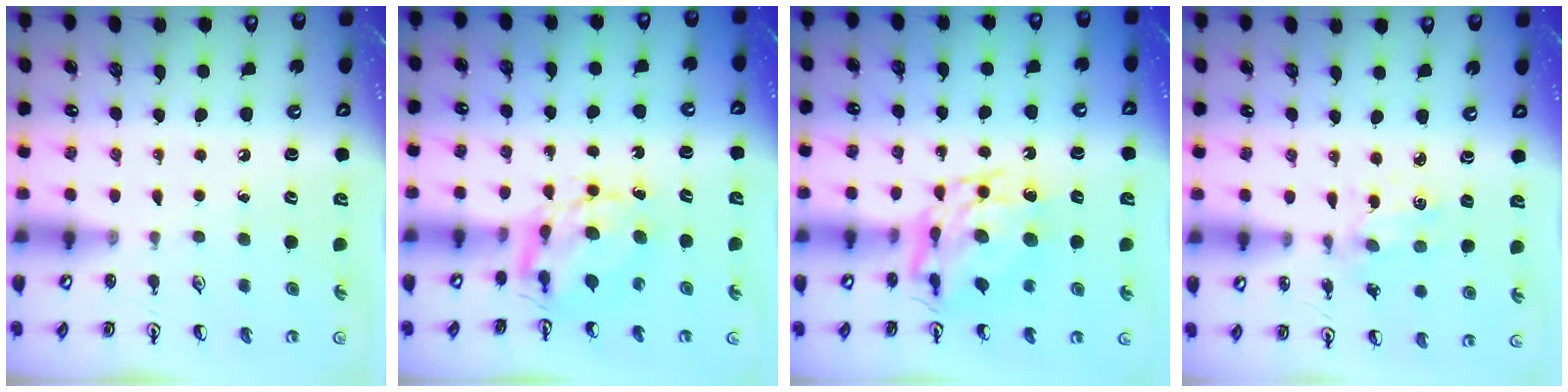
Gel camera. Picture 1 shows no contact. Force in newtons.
{"total": 6.8, "press": 6.8, "slide": 0.6}
{"total": 12.7, "press": 12.6, "slide": 1.6}
{"total": 1.4, "press": 1.4, "slide": 0.3}